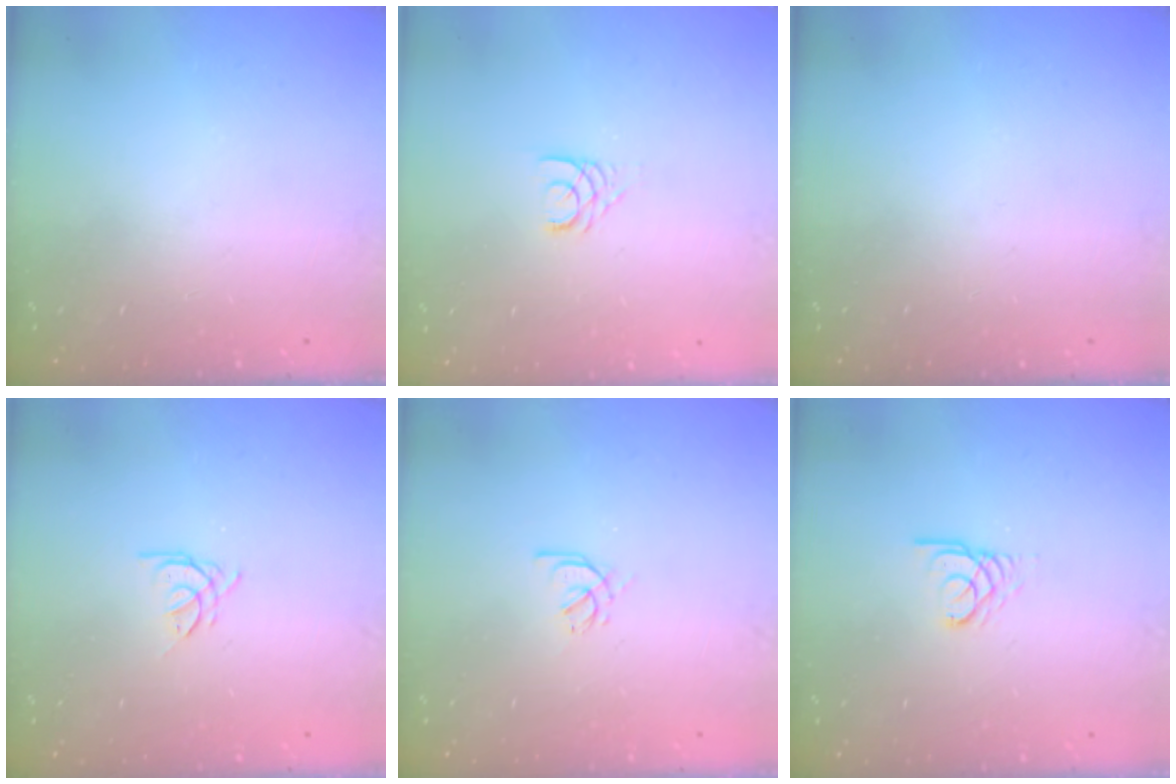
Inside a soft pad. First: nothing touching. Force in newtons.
{"total": 3.1, "press": 3.1, "slide": 0.4}
{"total": 0.0}
{"total": 1.9, "press": 1.8, "slide": 0.5}
{"total": 2.4, "press": 2.3, "slide": 0.6}
{"total": 2.6, "press": 2.6, "slide": 0.1}